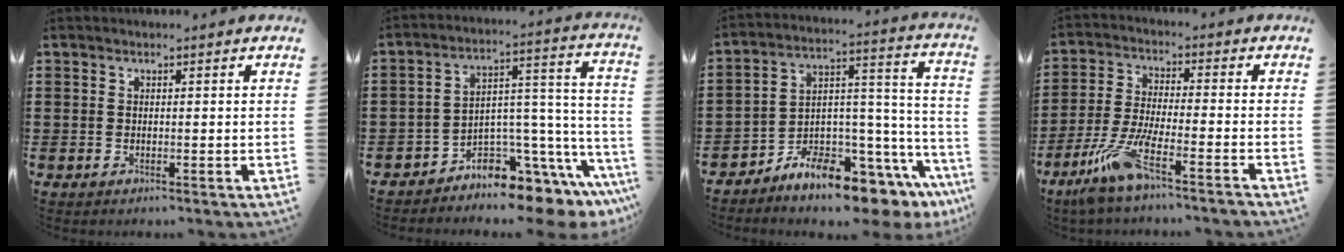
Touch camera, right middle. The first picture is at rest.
{"total": 5.9, "force": [-4.9, 2.4, 2.2], "torque": [-0.043, -0.013, -0.094]}
{"total": 8.6, "force": [-7.9, 2.1, 2.6], "torque": [-0.040, 0.005, -0.149]}
{"total": 8.5, "force": [-5.9, 0.8, 6.0], "torque": [-0.136, -0.015, -0.119]}